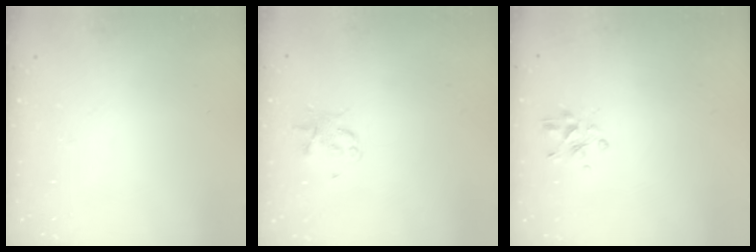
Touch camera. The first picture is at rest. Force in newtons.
{"total": 2.2, "press": 2.2, "slide": 0.4}
{"total": 3.1, "press": 2.9, "slide": 1.2}